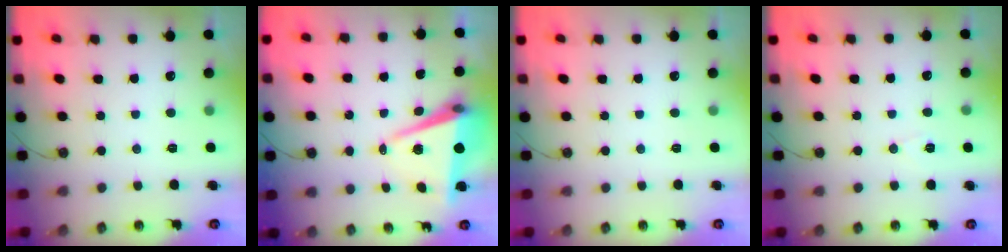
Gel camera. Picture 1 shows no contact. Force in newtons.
{"total": 8.0, "press": 6.9, "slide": 4.1}
{"total": 0.0}
{"total": 5.1, "press": 4.4, "slide": 2.6}